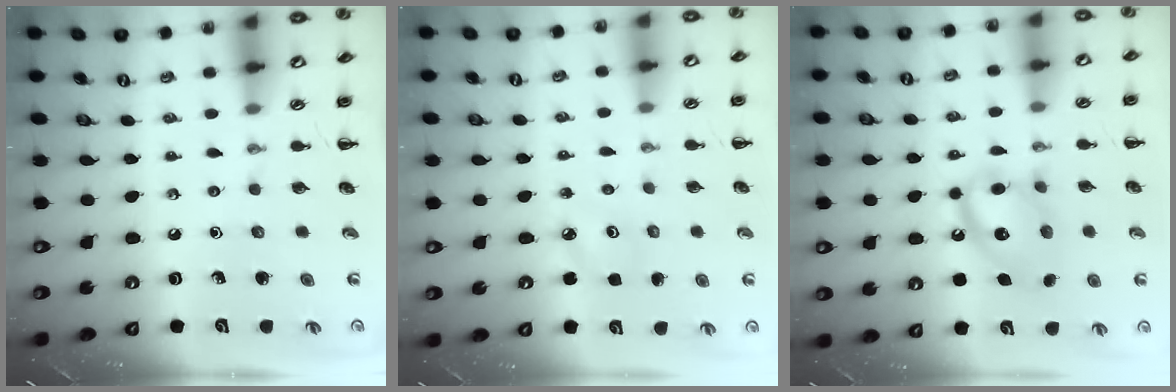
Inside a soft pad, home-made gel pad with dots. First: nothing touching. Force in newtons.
{"total": 4.3, "press": 4.2, "slide": 1.0}
{"total": 13.2, "press": 13.1, "slide": 1.3}